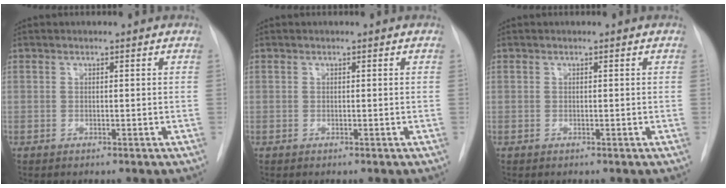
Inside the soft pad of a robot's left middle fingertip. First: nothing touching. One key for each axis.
{"total": 0.0}
{"total": 0.0}